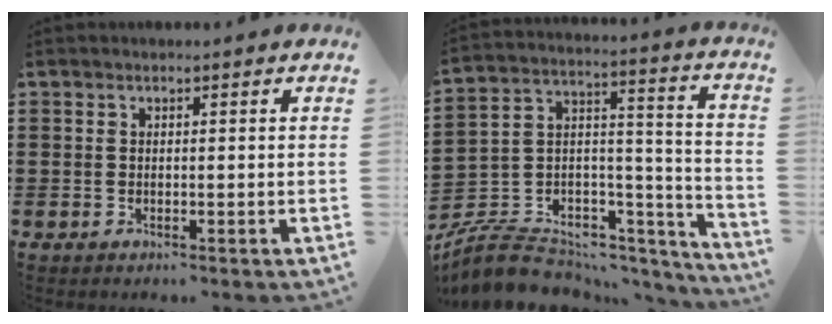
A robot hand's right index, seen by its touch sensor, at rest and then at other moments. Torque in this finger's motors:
{"motor_torque": [-2.14, 0.00, -1.05, -0.21]}